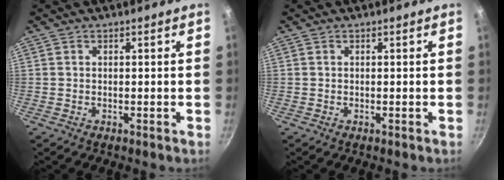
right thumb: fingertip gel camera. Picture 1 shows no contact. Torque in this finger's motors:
{"motor_torque": [0.01, 0.01, -0.17, 0.16, 0.00]}